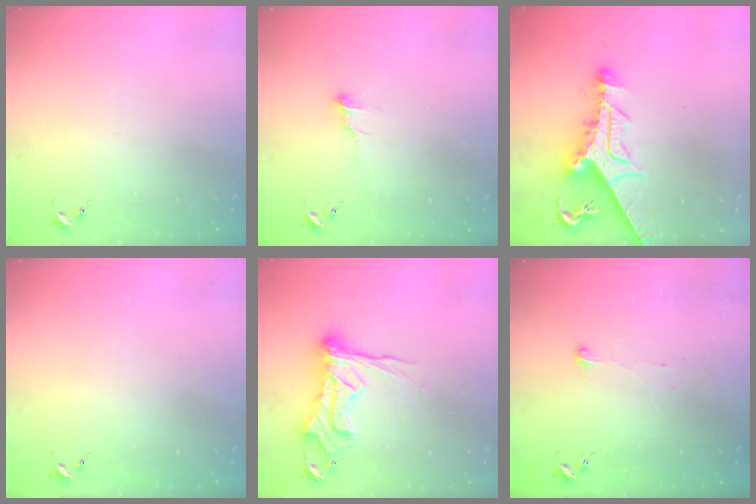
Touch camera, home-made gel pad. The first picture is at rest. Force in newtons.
{"total": 4.9, "press": 4.9, "slide": 0.4}
{"total": 13.8, "press": 13.7, "slide": 1.3}
{"total": 0.0}
{"total": 17.5, "press": 17.5, "slide": 1.7}
{"total": 3.8, "press": 3.8, "slide": 0.3}